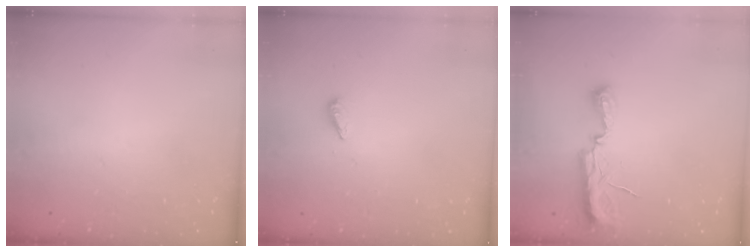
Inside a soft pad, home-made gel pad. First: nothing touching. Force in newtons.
{"total": 3.5, "press": 3.5, "slide": 0.3}
{"total": 7.7, "press": 7.6, "slide": 1.0}